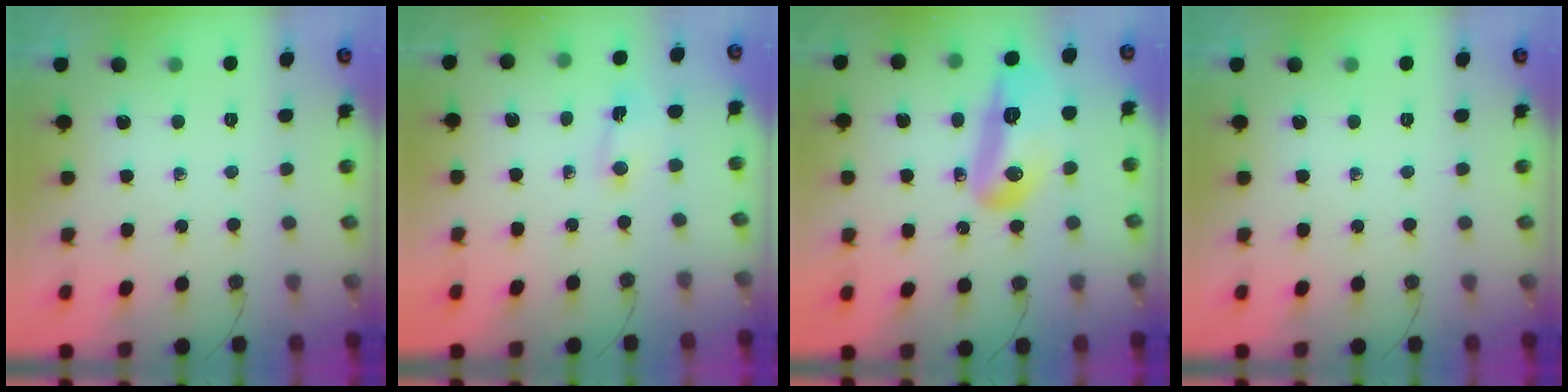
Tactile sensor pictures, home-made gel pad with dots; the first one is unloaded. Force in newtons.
{"total": 1.1, "press": 1.0, "slide": 0.4}
{"total": 15.8, "press": 14.9, "slide": 5.4}
{"total": 0.0}